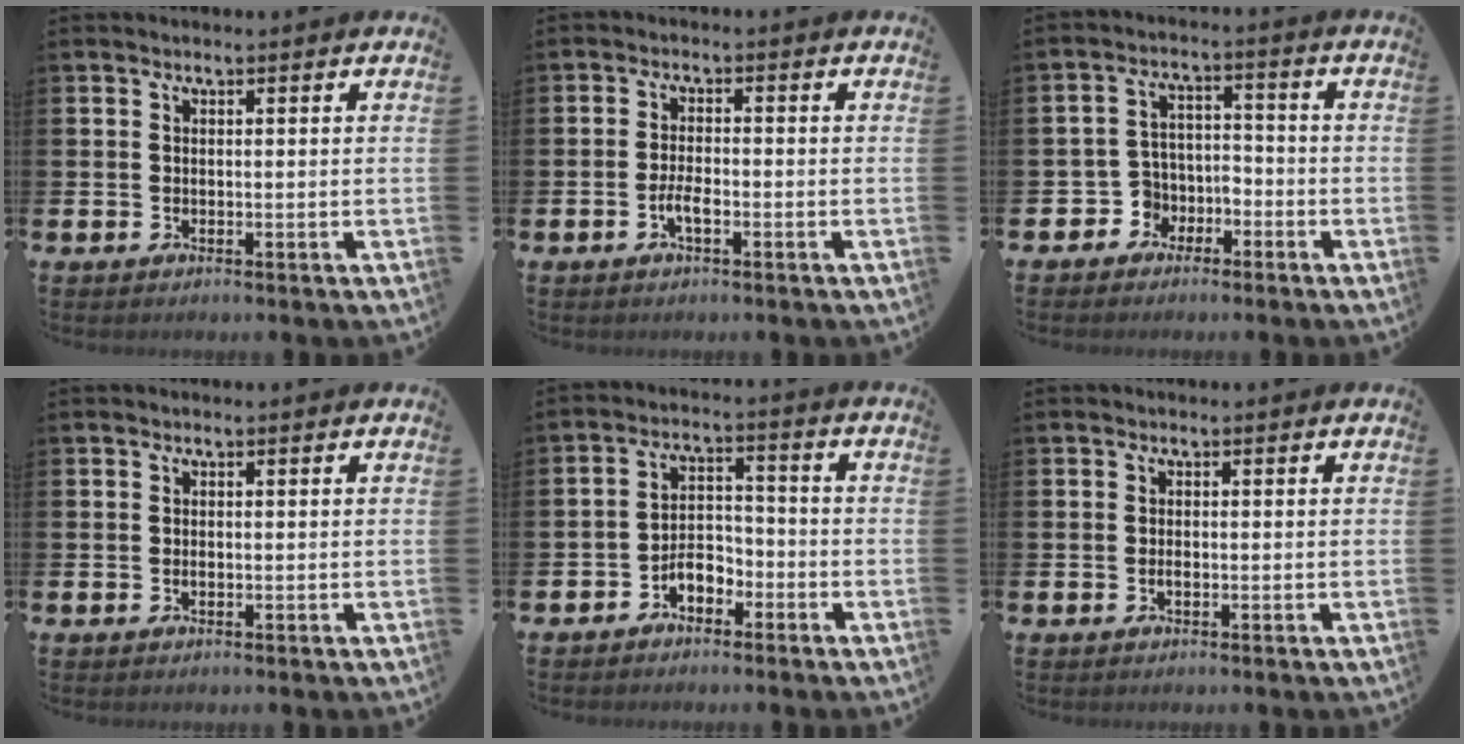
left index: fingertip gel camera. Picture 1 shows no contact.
{"total": 2.6, "force": [-0.9, 0.9, 2.3], "torque": [-0.037, 0.001, -0.019]}
{"total": 4.1, "force": [-2.8, 3.1, 0.2], "torque": [-0.020, 0.002, -0.060]}
{"total": 0.5, "force": [0.0, 0.2, 0.4], "torque": [-0.012, 0.002, -0.001]}
{"total": 3.9, "force": [-2.6, 2.2, 1.9], "torque": [-0.038, 0.008, -0.052]}
{"total": 0.8, "force": [-0.2, 0.3, 0.7], "torque": [-0.016, 0.001, -0.003]}